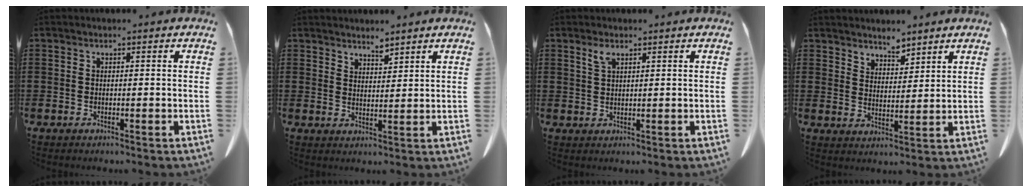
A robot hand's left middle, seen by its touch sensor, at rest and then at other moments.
{"total": 2.5, "force": [2.4, 0.5, 0.6], "torque": [-0.015, -0.003, 0.046]}
{"total": 2.2, "force": [1.5, 0.5, 1.6], "torque": [-0.037, 0.001, 0.028]}
{"total": 3.9, "force": [3.6, 1.3, 0.3], "torque": [-0.017, -0.008, 0.070]}